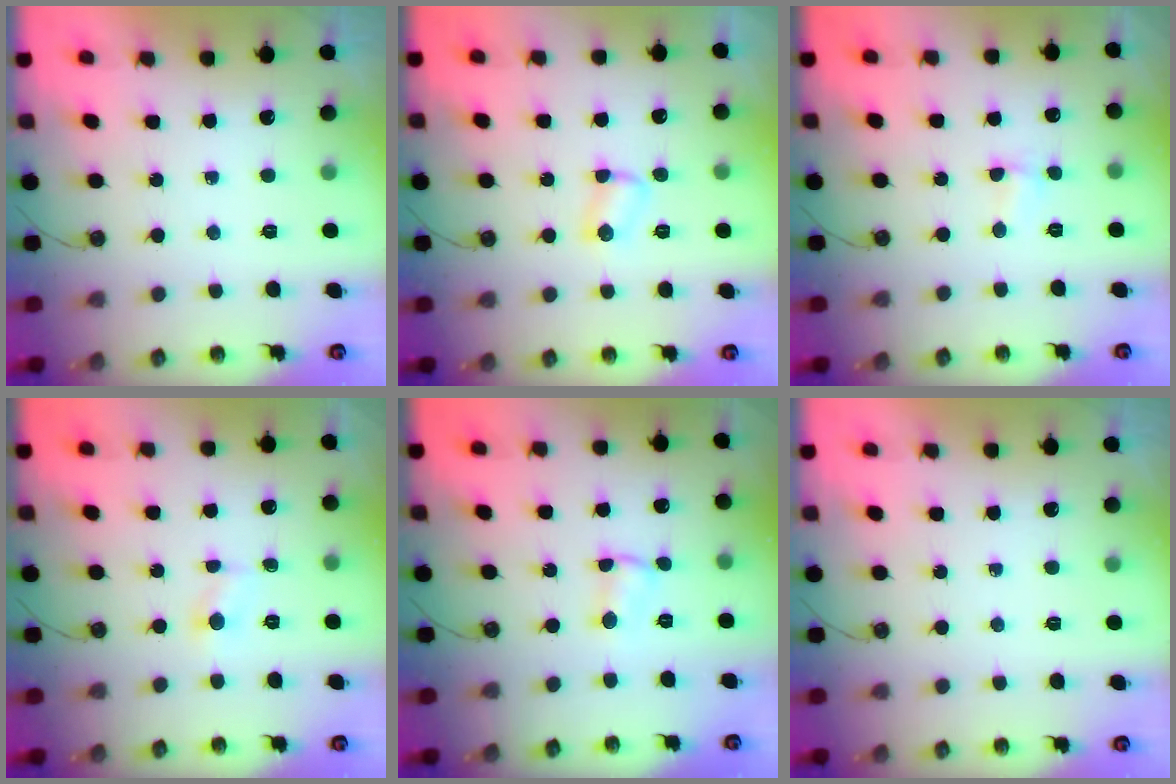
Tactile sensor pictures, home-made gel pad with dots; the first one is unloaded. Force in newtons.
{"total": 2.9, "press": 2.9, "slide": 0.5}
{"total": 2.8, "press": 1.1, "slide": 2.5}
{"total": 2.6, "press": 2.6, "slide": 0.3}
{"total": 1.7, "press": 1.6, "slide": 0.5}
{"total": 0.0}